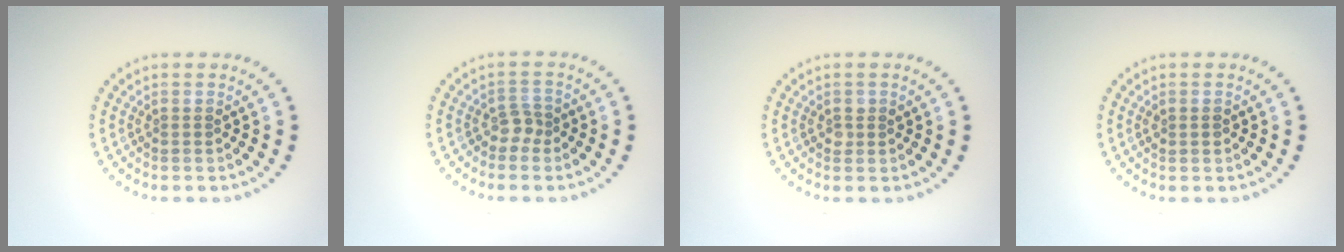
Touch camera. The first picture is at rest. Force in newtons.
{"total": 1.4, "press": 1.0, "slide": 1.0}
{"total": 1.0, "press": 0.9, "slide": 0.4}
{"total": 0.8, "press": 0.8, "slide": 0.1}